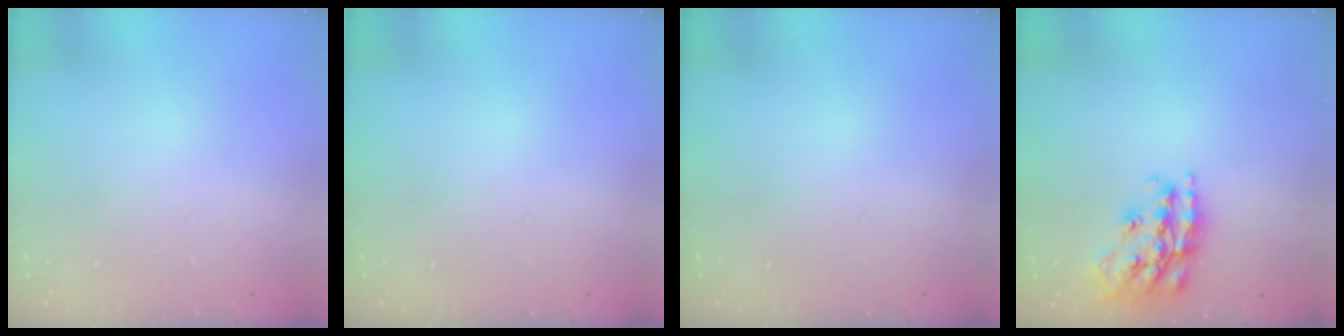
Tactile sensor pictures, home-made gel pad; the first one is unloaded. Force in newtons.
{"total": 0.0}
{"total": 0.0}
{"total": 18.8, "press": 18.7, "slide": 1.2}